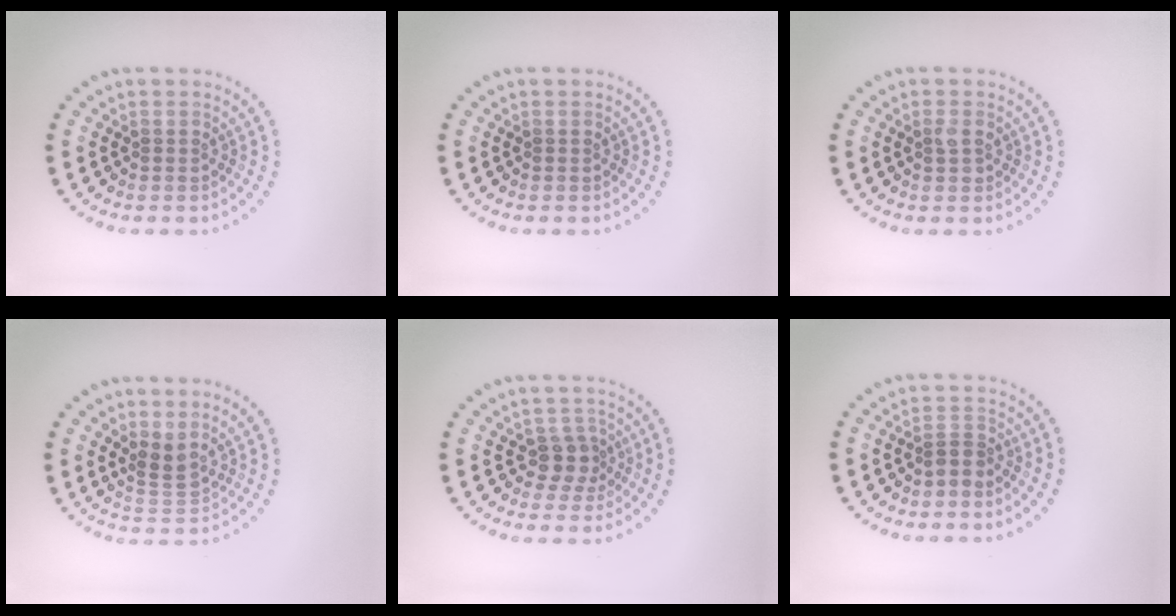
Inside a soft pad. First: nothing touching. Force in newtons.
{"total": 0.0}
{"total": 1.2, "press": 1.2, "slide": 0.1}
{"total": 2.2, "press": 1.6, "slide": 1.5}
{"total": 2.3, "press": 1.8, "slide": 1.4}
{"total": 1.5, "press": 0.9, "slide": 1.1}